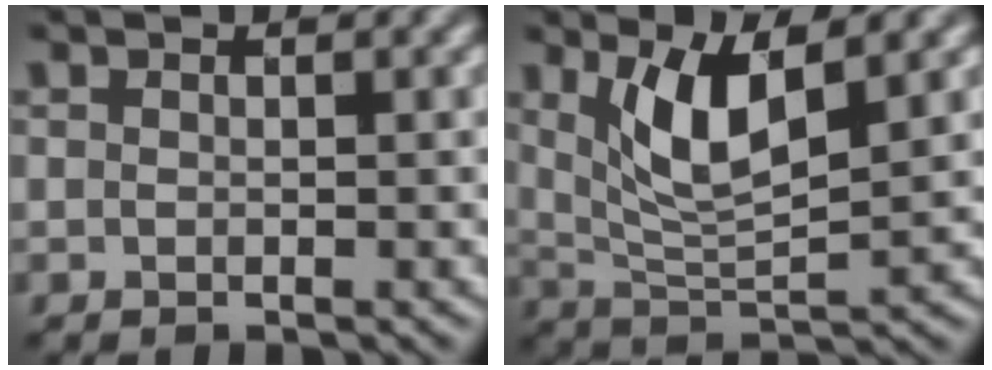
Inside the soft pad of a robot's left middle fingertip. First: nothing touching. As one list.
[{"total": 5.5, "force": [2.1, 1.7, 4.8], "torque": [-0.103, -0.010, 0.047]}]